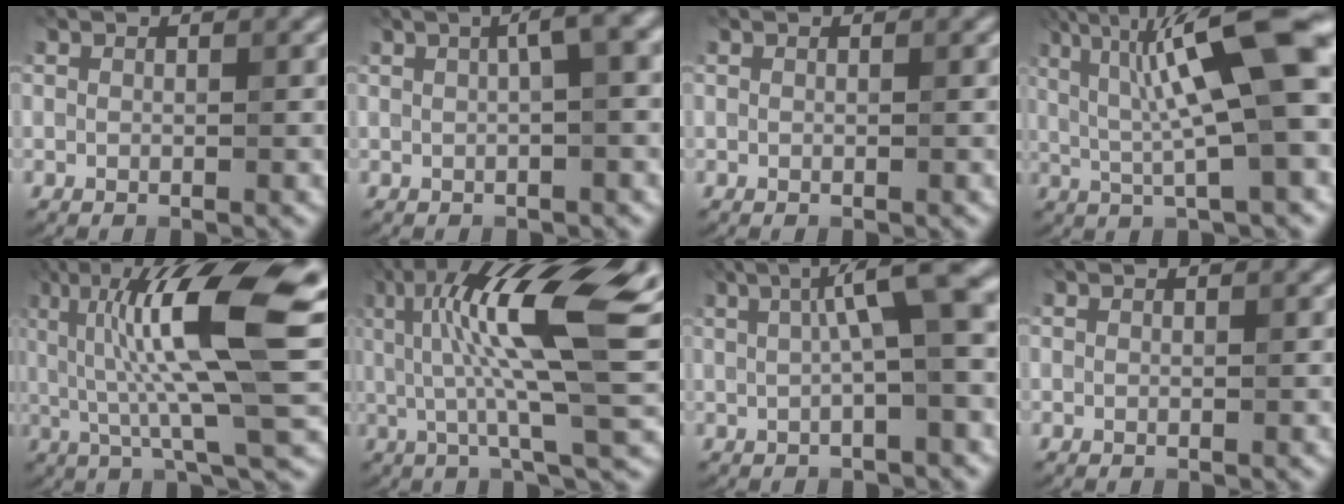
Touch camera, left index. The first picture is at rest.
{"total": 4.0, "force": [0.9, 1.0, 3.8], "torque": [-0.046, 0.023, 0.010]}
{"total": 0.0}
{"total": 12.2, "force": [3.0, 2.1, 11.6], "torque": [-0.186, 0.012, 0.047]}
{"total": 13.8, "force": [3.3, 3.1, 13.1], "torque": [-0.221, 0.017, 0.050]}
{"total": 13.5, "force": [2.8, 2.6, 12.9], "torque": [-0.216, 0.018, 0.045]}
{"total": 7.4, "force": [1.7, 1.5, 7.1], "torque": [-0.091, 0.024, 0.018]}
{"total": 0.0}